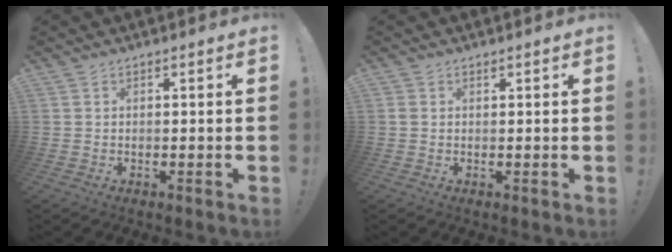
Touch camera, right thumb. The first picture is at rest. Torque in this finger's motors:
{"motor_torque": [0.00, -0.01, 0.10, -0.08, 0.00]}